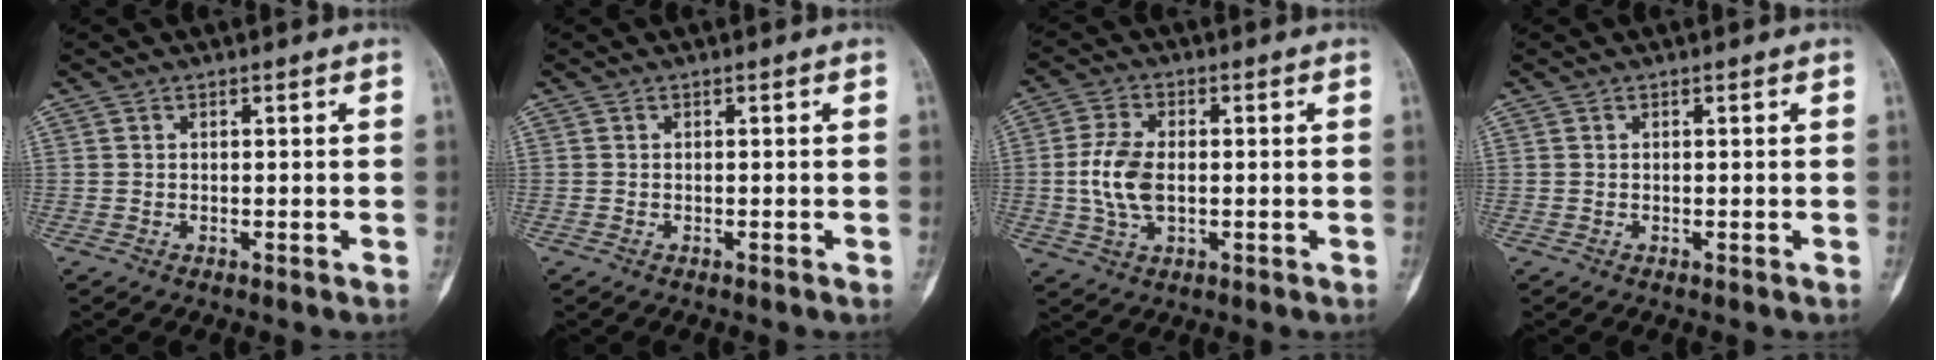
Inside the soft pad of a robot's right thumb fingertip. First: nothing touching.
{"total": 0.0}
{"total": 8.2, "force": [-0.4, 4.9, 6.6], "torque": [-0.135, 0.007, -0.008]}
{"total": 0.0}